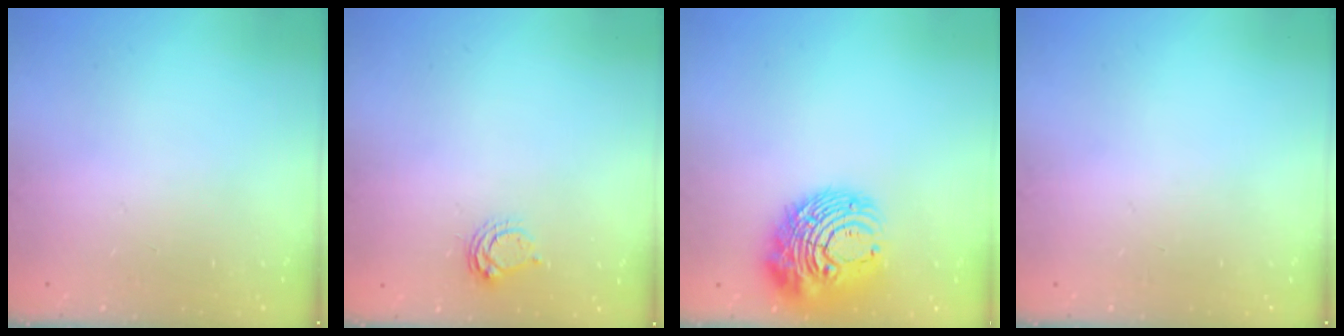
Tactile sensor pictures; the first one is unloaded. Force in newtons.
{"total": 4.6, "press": 4.6, "slide": 0.5}
{"total": 13.0, "press": 13.0, "slide": 1.3}
{"total": 0.0}